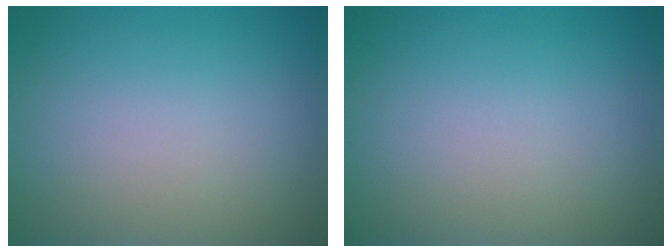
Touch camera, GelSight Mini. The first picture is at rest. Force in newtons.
{"total": 0.0}